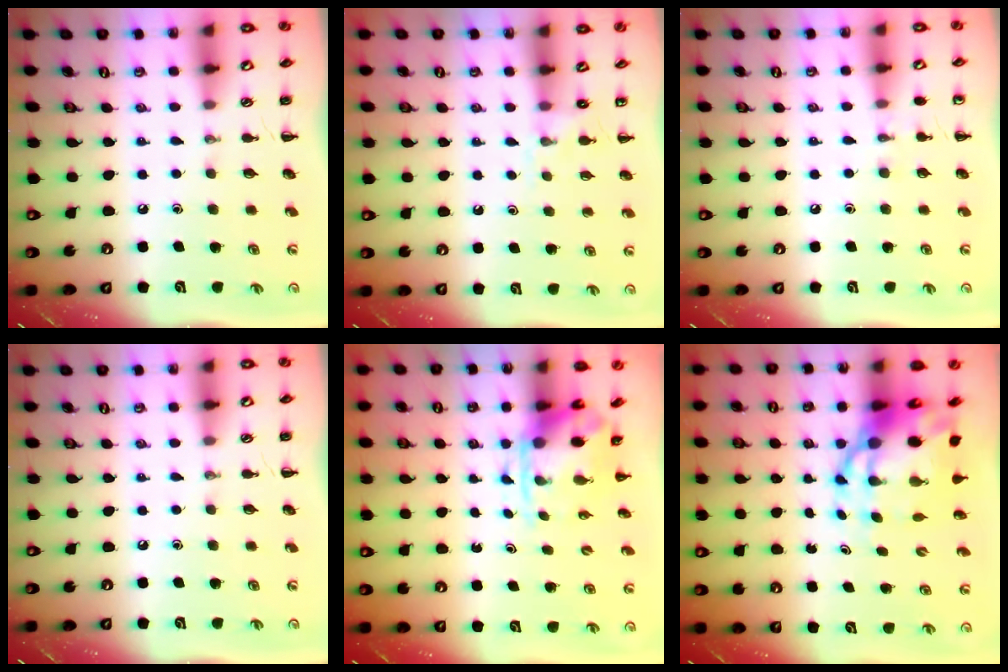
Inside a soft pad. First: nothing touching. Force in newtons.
{"total": 4.7, "press": 4.4, "slide": 1.5}
{"total": 4.8, "press": 4.5, "slide": 1.5}
{"total": 0.0}
{"total": 3.7, "press": 3.6, "slide": 0.9}
{"total": 12.1, "press": 11.6, "slide": 3.3}